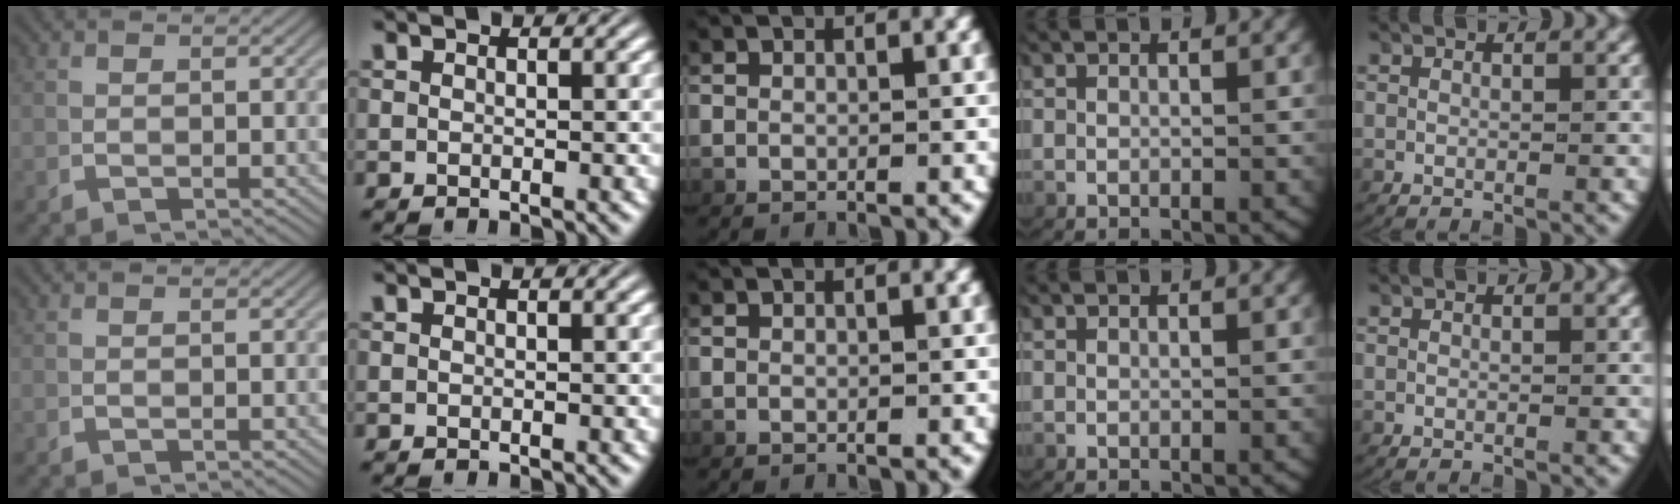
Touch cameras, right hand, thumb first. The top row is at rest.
{}